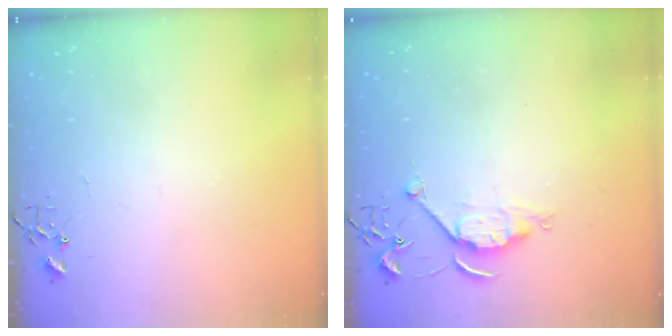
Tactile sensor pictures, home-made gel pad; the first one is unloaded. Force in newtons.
{"total": 6.2, "press": 6.2, "slide": 0.5}